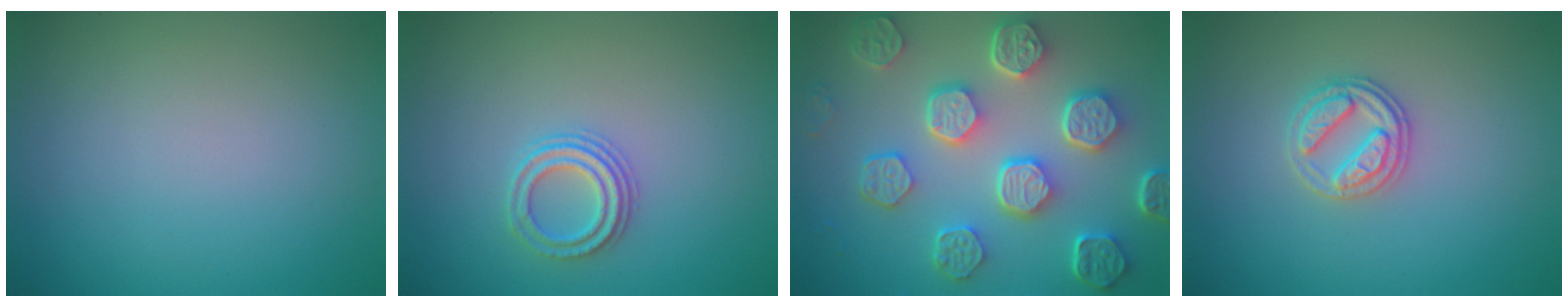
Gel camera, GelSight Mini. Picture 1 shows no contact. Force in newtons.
{"total": 2.4, "press": 2.2, "slide": 0.8}
{"total": 7.9, "press": 6.0, "slide": 5.2}
{"total": 2.7, "press": 2.6, "slide": 0.5}